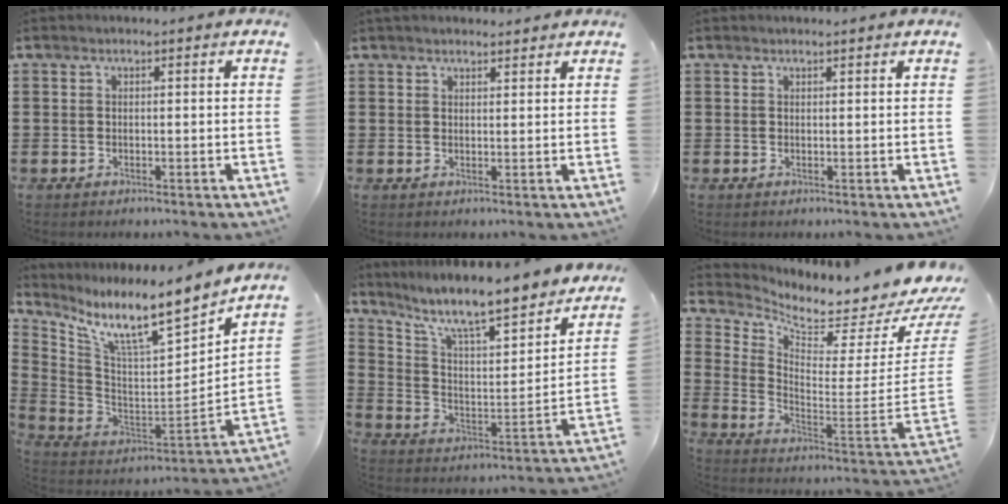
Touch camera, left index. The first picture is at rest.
{"total": 1.9, "force": [1.9, 0.4, 0.3], "torque": [-0.008, 0.003, 0.037]}
{"total": 0.8, "force": [0.8, 0.0, 0.2], "torque": [-0.005, -0.001, 0.015]}
{"total": 10.0, "force": [7.4, 1.2, 6.7], "torque": [-0.143, -0.063, 0.114]}
{"total": 9.3, "force": [8.0, 1.1, 4.7], "torque": [-0.117, -0.061, 0.130]}
{"total": 4.6, "force": [4.2, 0.4, 1.8], "torque": [-0.052, -0.068, 0.059]}